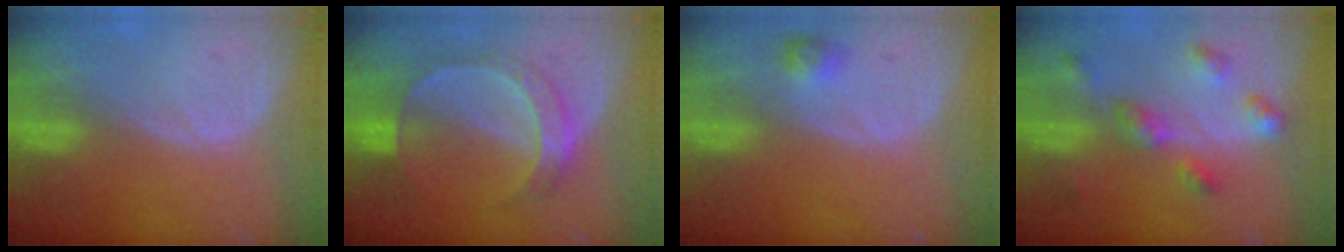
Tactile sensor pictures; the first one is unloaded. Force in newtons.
{"total": 6.9, "press": 6.5, "slide": 2.4}
{"total": 2.4, "press": 2.2, "slide": 0.9}
{"total": 6.4, "press": 5.7, "slide": 2.9}